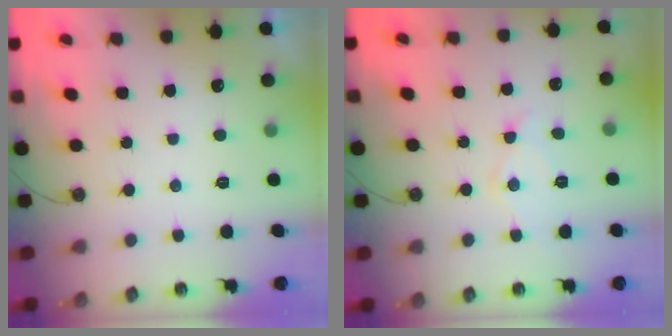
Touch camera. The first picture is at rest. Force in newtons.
{"total": 9.7, "press": 9.7, "slide": 0.7}